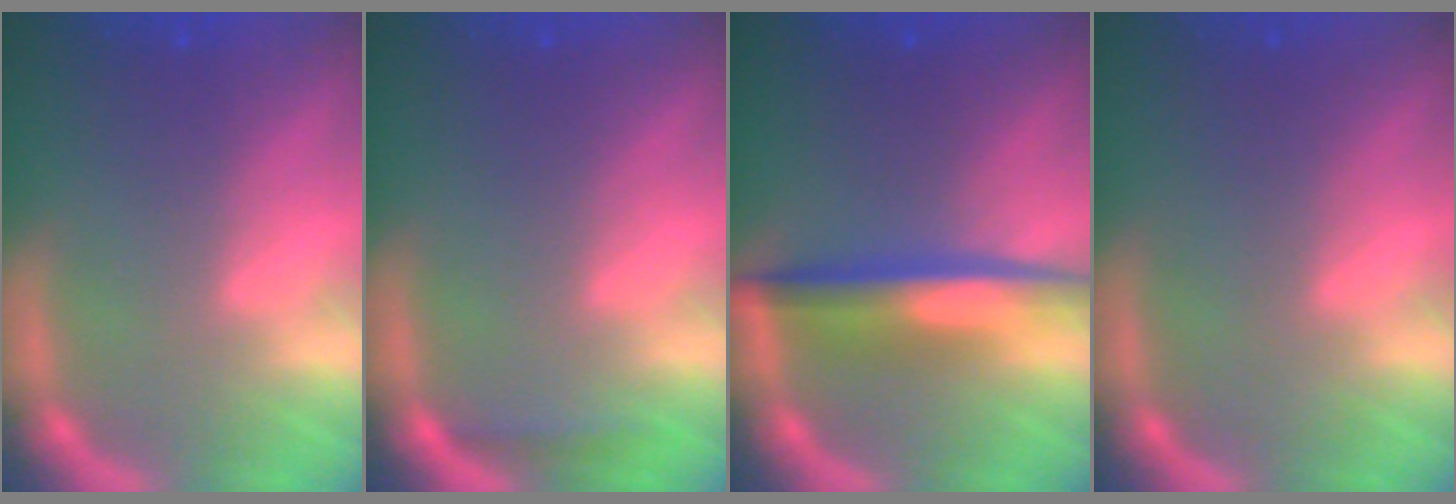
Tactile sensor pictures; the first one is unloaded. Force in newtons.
{"total": 0.9}
{"total": 5.0}
{"total": 0.0}